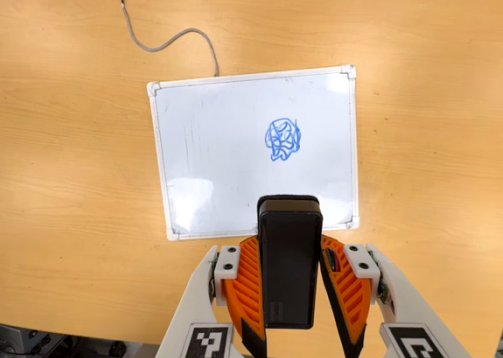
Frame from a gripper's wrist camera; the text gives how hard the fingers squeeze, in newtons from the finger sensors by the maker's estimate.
{"total": 5.6, "left": 4.2, "right": 7.0}